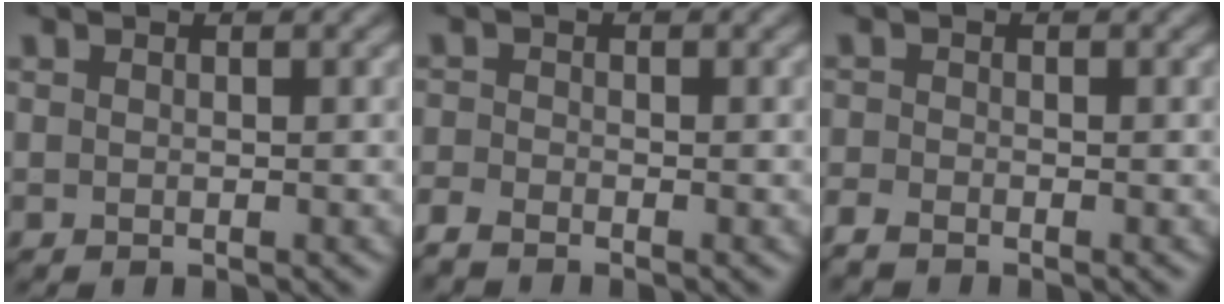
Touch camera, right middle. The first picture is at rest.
{"total": 2.0, "force": [-1.8, 0.4, 0.8], "torque": [-0.022, -0.009, -0.045]}
{"total": 1.7, "force": [-1.4, 0.4, 0.7], "torque": [-0.016, -0.010, -0.036]}